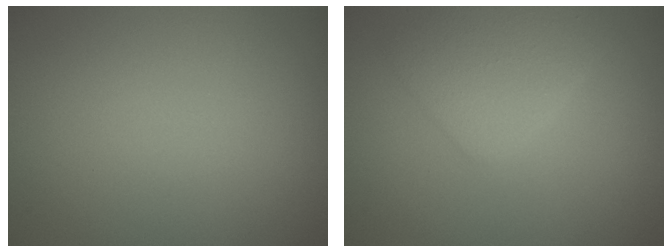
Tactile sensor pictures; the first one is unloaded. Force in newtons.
{"total": 3.0, "press": 3.0, "slide": 0.1}